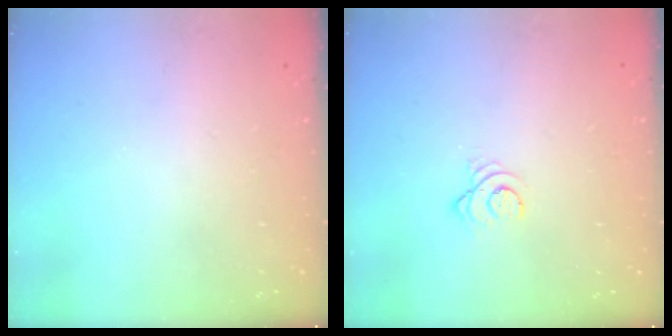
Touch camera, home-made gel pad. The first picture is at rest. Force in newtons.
{"total": 2.9, "press": 2.9, "slide": 0.4}